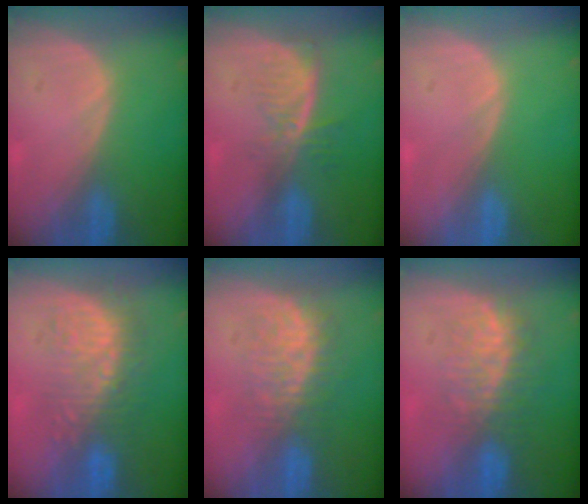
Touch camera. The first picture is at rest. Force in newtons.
{"total": 5.9, "press": 5.0, "slide": 3.1}
{"total": 0.0}
{"total": 9.1, "press": 8.6, "slide": 3.0}
{"total": 7.7, "press": 7.3, "slide": 2.7}
{"total": 8.1, "press": 7.5, "slide": 3.0}